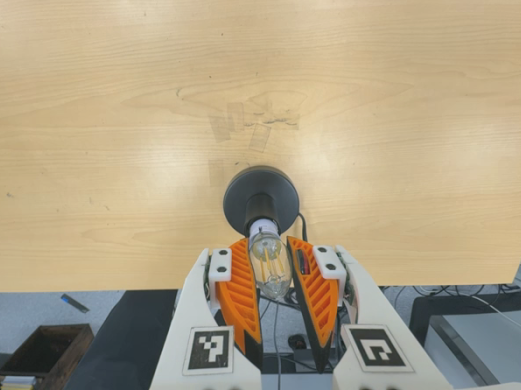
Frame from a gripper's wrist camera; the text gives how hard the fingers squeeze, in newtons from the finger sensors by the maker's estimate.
{"total": 12.8, "left": 12.9, "right": 12.8}